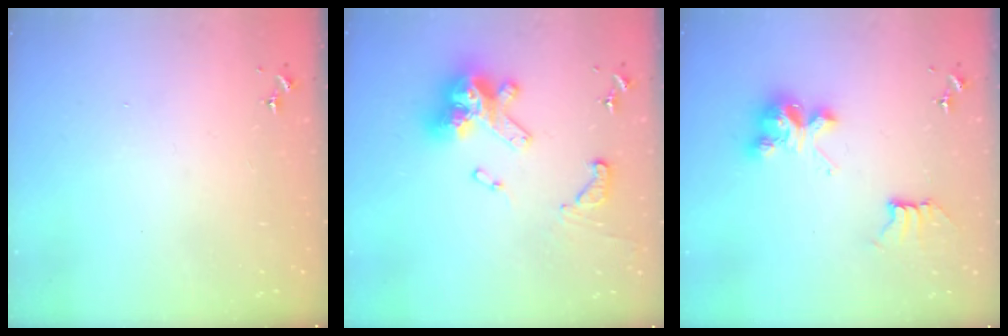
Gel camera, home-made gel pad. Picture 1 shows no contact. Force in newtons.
{"total": 19.0, "press": 18.9, "slide": 1.8}
{"total": 8.6, "press": 8.6, "slide": 0.2}